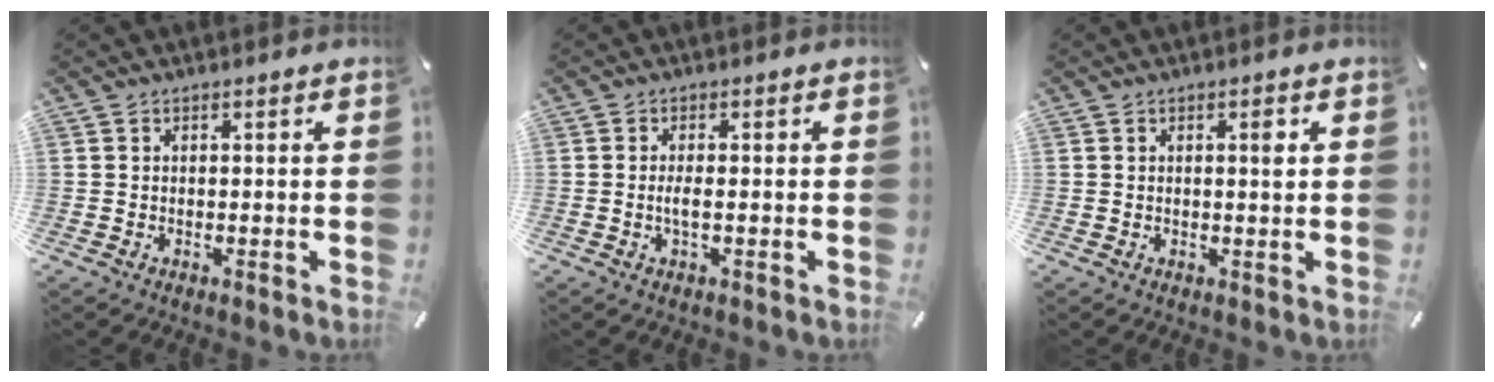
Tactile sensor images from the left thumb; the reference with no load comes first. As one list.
[{"total": 2.6, "force": [-0.4, 0.6, 2.5], "torque": [-0.046, -0.001, -0.007]}, {"total": 2.1, "force": [0.5, 0.5, 2.0], "torque": [-0.024, -0.003, 0.003]}]